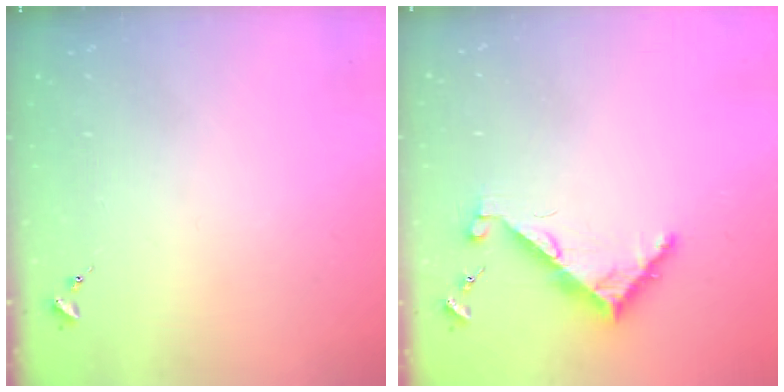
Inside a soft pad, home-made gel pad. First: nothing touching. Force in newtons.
{"total": 6.3, "press": 6.3, "slide": 0.5}